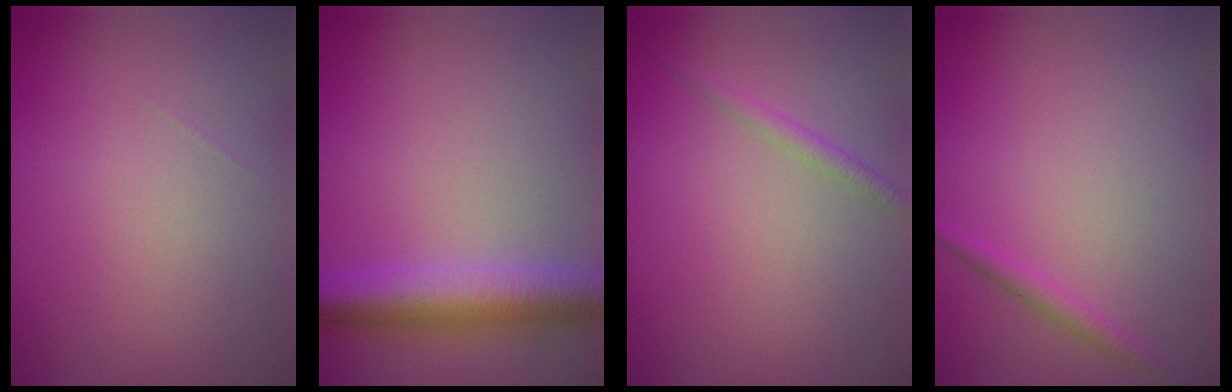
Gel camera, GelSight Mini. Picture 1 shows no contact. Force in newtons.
{"total": 5.5, "press": 5.5, "slide": 0.2}
{"total": 1.3, "press": 1.3, "slide": 0.0}
{"total": 1.1, "press": 1.1, "slide": 0.1}